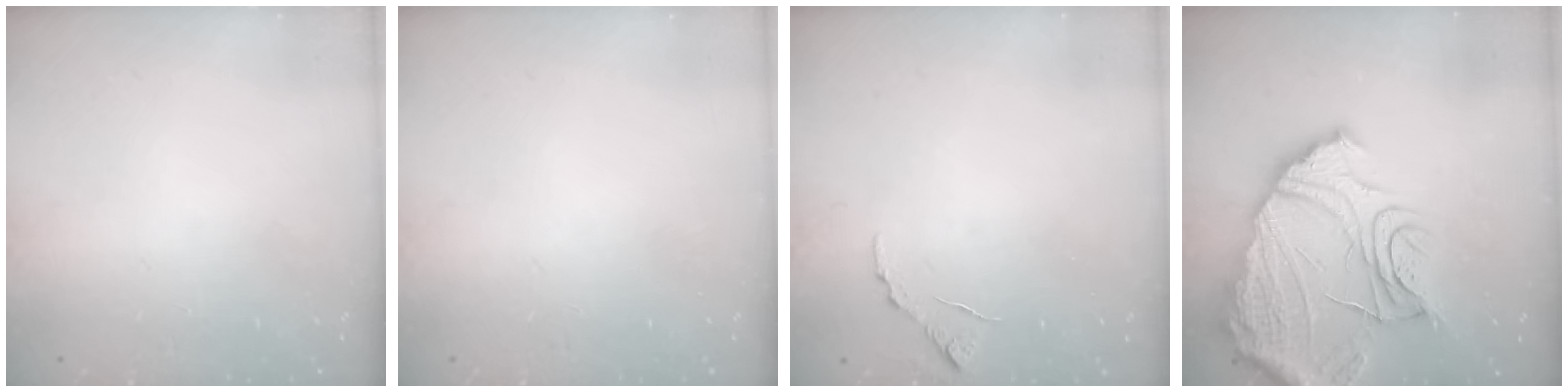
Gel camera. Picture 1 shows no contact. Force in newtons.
{"total": 0.0}
{"total": 5.9, "press": 5.8, "slide": 0.6}
{"total": 22.3, "press": 22.1, "slide": 2.6}